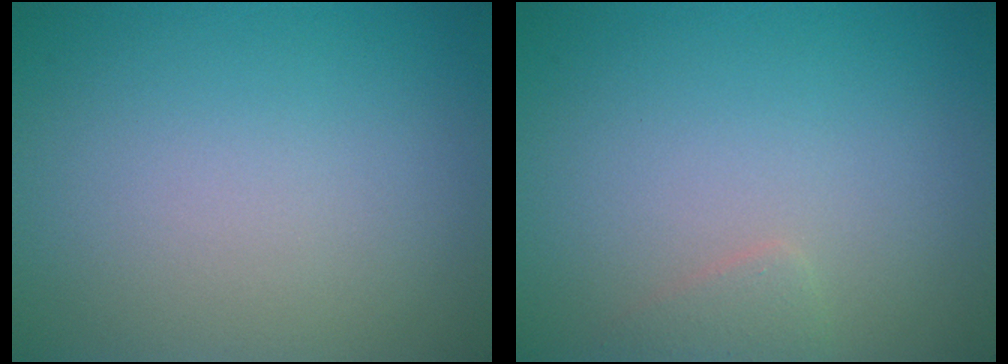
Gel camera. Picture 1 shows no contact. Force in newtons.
{"total": 1.0, "press": 1.0, "slide": 0.1}